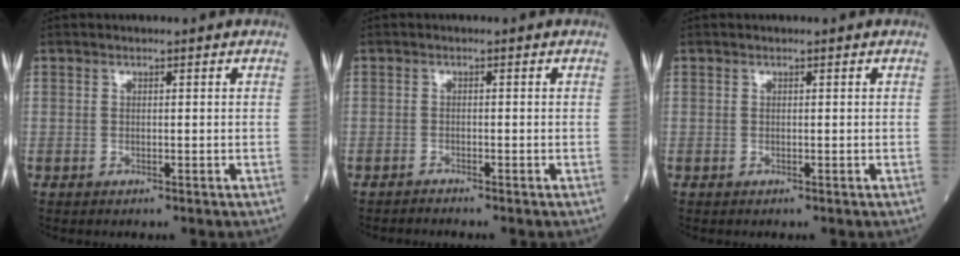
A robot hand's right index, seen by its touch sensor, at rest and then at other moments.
{"total": 1.0, "force": [-1.0, -0.3, -0.1], "torque": [-0.001, -0.001, -0.018]}
{"total": 0.0}